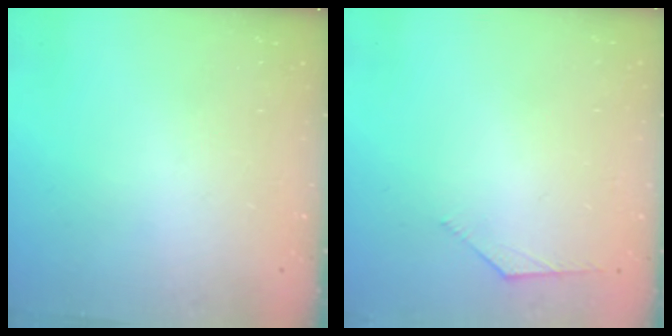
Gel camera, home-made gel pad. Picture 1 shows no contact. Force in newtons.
{"total": 2.5, "press": 2.4, "slide": 0.7}